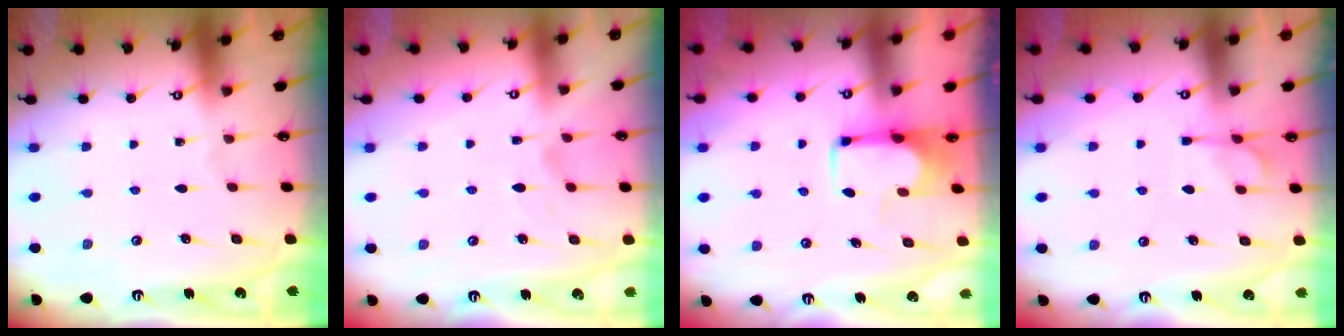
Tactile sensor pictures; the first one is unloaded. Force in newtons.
{"total": 1.5, "press": 1.0, "slide": 1.1}
{"total": 3.3, "press": 3.3, "slide": 0.4}
{"total": 3.0, "press": 2.6, "slide": 1.5}